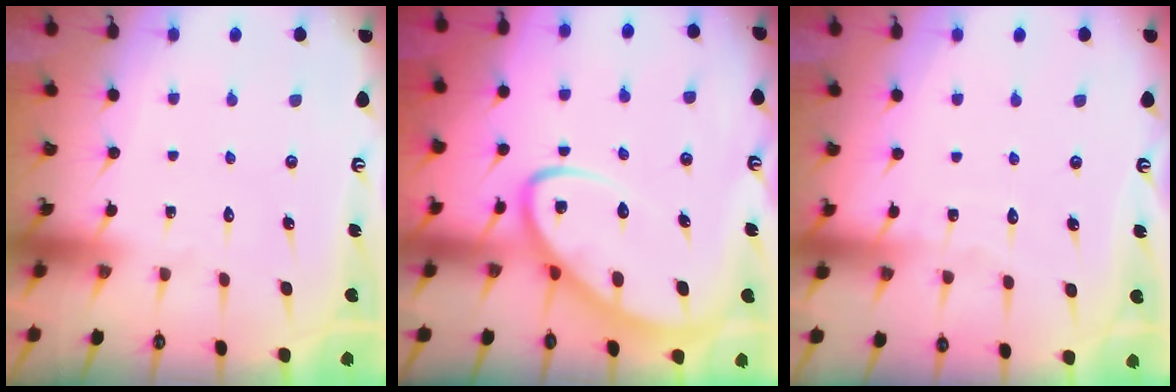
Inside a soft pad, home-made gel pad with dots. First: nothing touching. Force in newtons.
{"total": 7.7, "press": 7.7, "slide": 0.8}
{"total": 2.6, "press": 2.6, "slide": 0.3}